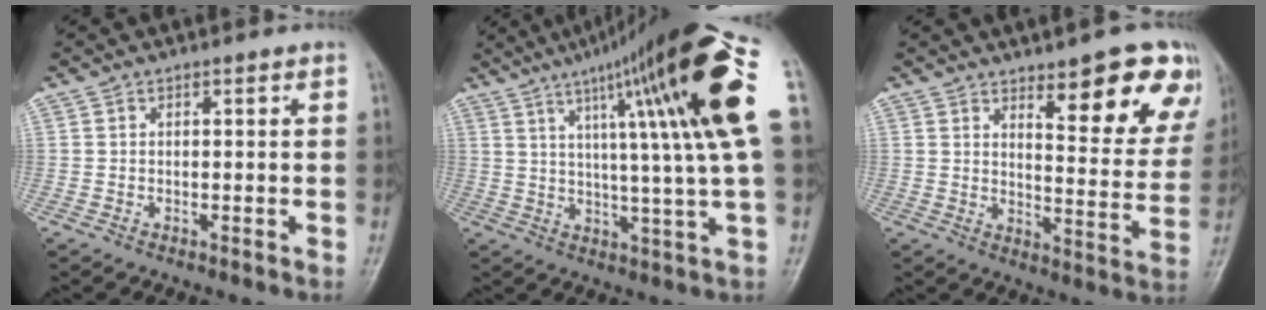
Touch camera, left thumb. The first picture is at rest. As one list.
[{"total": 23.9, "force": [8.7, 1.3, 22.2], "torque": [-0.320, 0.001, 0.123]}, {"total": 15.1, "force": [8.7, 4.9, 11.3], "torque": [-0.089, -0.050, 0.115]}]